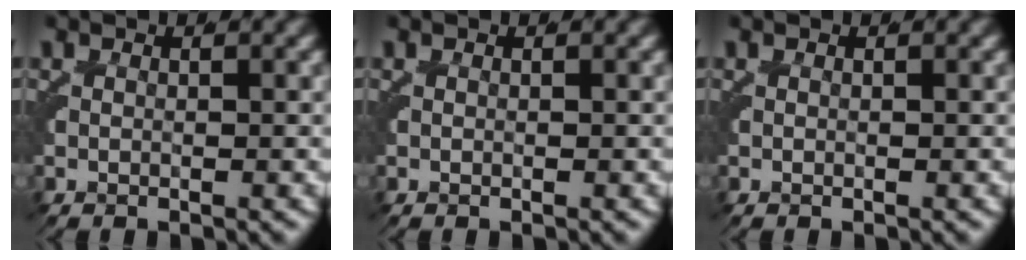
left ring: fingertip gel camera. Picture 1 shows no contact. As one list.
[{"total": 0.0}, {"total": 0.0}]